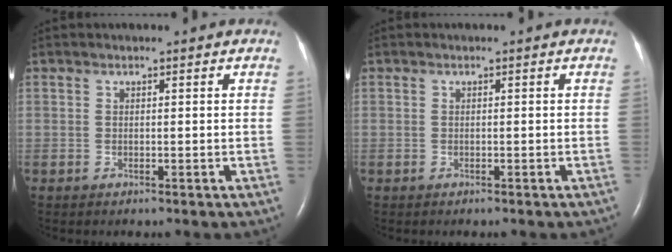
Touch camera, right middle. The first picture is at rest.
{"total": 1.4, "force": [-1.2, 0.2, 0.7], "torque": [-0.013, -0.004, -0.011]}